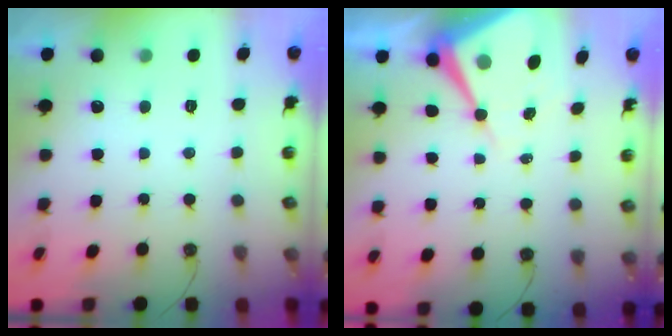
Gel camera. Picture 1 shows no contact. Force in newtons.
{"total": 11.7, "press": 11.7, "slide": 0.9}